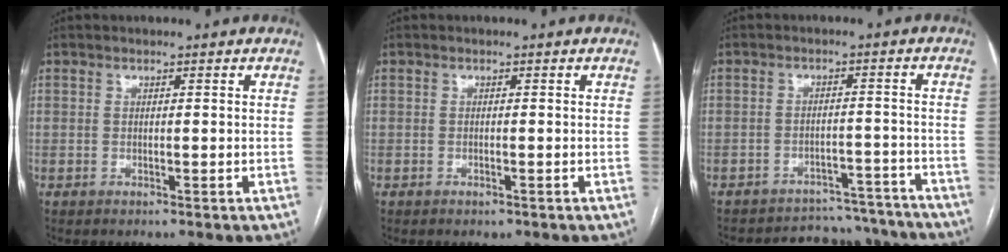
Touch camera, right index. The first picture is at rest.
{"total": 0.5, "force": [-0.4, 0.2, 0.3], "torque": [-0.002, 0.001, -0.004]}
{"total": 13.3, "force": [-12.7, 4.1, 0.5], "torque": [0.004, 0.031, -0.151]}